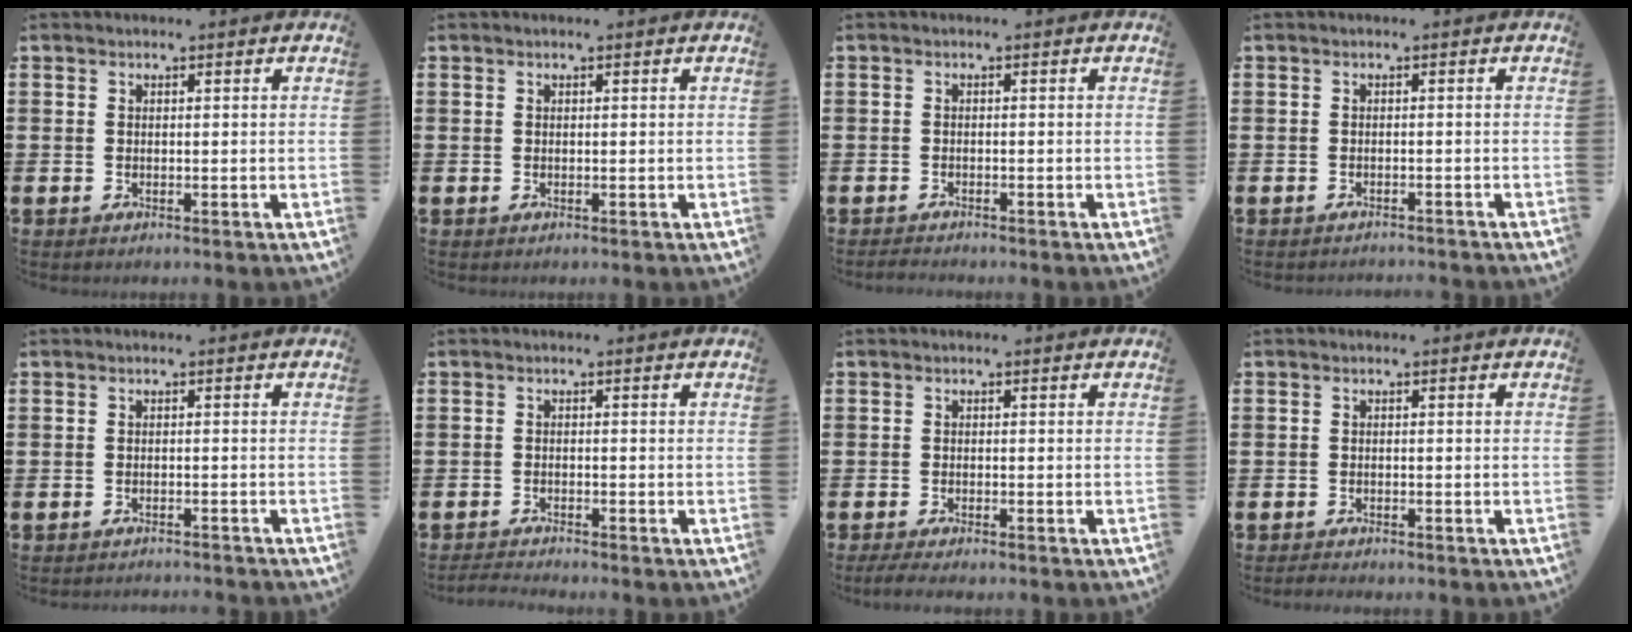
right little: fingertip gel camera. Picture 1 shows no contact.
{"total": 0.0}
{"total": 0.8, "force": [-0.8, 0.1, 0.2], "torque": [-0.008, 0.001, -0.017]}
{"total": 0.9, "force": [-0.9, -0.1, 0.0], "torque": [-0.001, 0.000, -0.018]}
{"total": 1.0, "force": [-1.0, -0.2, -0.1], "torque": [0.000, 0.002, -0.021]}
{"total": 1.3, "force": [-1.3, -0.1, 0.3], "torque": [-0.006, 0.003, -0.026]}
{"total": 1.3, "force": [-1.1, 0.1, 0.8], "torque": [-0.014, -0.001, -0.020]}
{"total": 0.9, "force": [-0.9, 0.1, 0.2], "torque": [-0.006, 0.000, -0.019]}